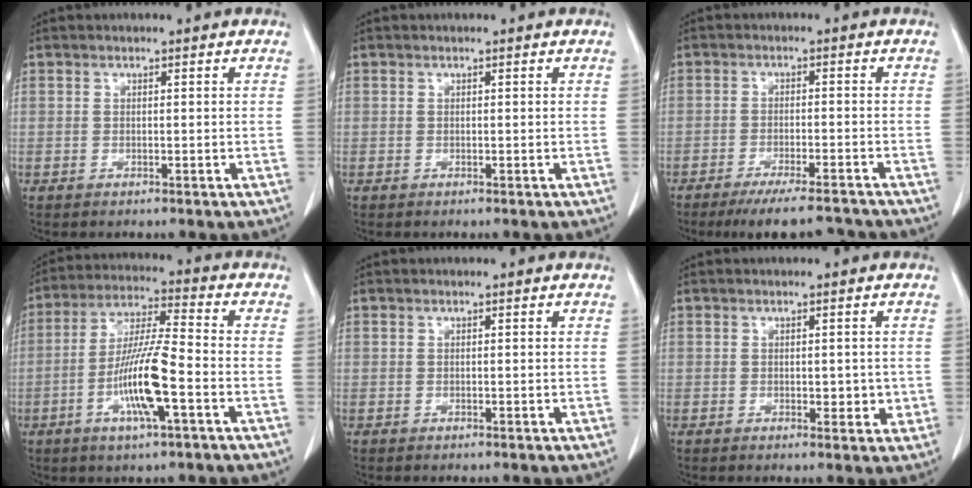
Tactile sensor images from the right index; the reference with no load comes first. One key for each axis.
{"total": 0.0}
{"total": 9.6, "fx": -8.6, "fy": 1.2, "fz": 3.9, "tx": -0.055, "ty": -0.005, "tz": -0.127}
{"total": 11.7, "fx": -3.9, "fy": 0.8, "fz": 11.0, "tx": -0.215, "ty": -0.005, "tz": -0.073}
{"total": 0.0}
{"total": 2.7, "fx": -0.2, "fy": 1.6, "fz": 2.2, "tx": -0.024, "ty": -0.003, "tz": 0.002}